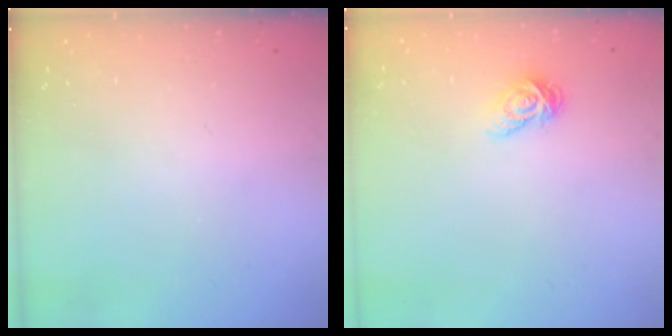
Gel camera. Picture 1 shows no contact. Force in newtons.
{"total": 4.7, "press": 4.6, "slide": 0.5}